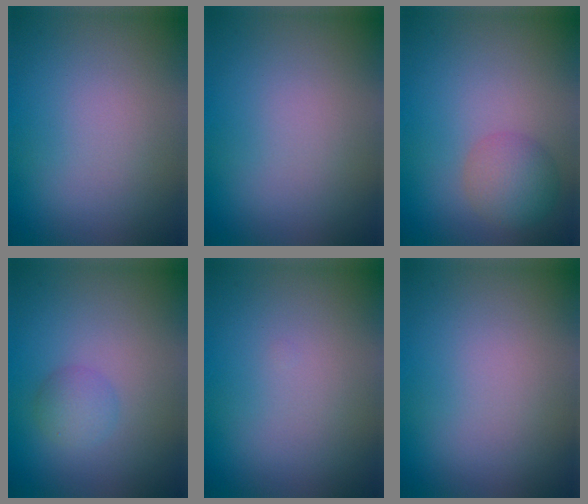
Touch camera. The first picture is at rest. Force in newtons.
{"total": 0.0}
{"total": 2.8, "press": 2.8, "slide": 0.1}
{"total": 1.7, "press": 1.7, "slide": 0.1}
{"total": 0.0}
{"total": 0.0}